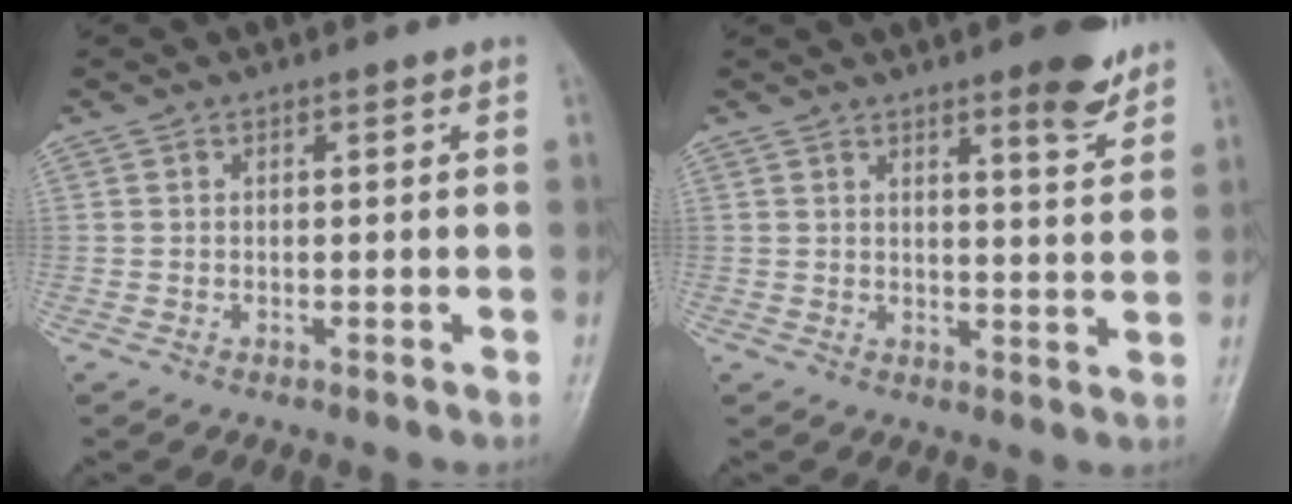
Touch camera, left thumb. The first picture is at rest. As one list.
[{"total": 6.4, "force": [4.5, 1.2, 4.4], "torque": [-0.049, -0.032, 0.058]}]